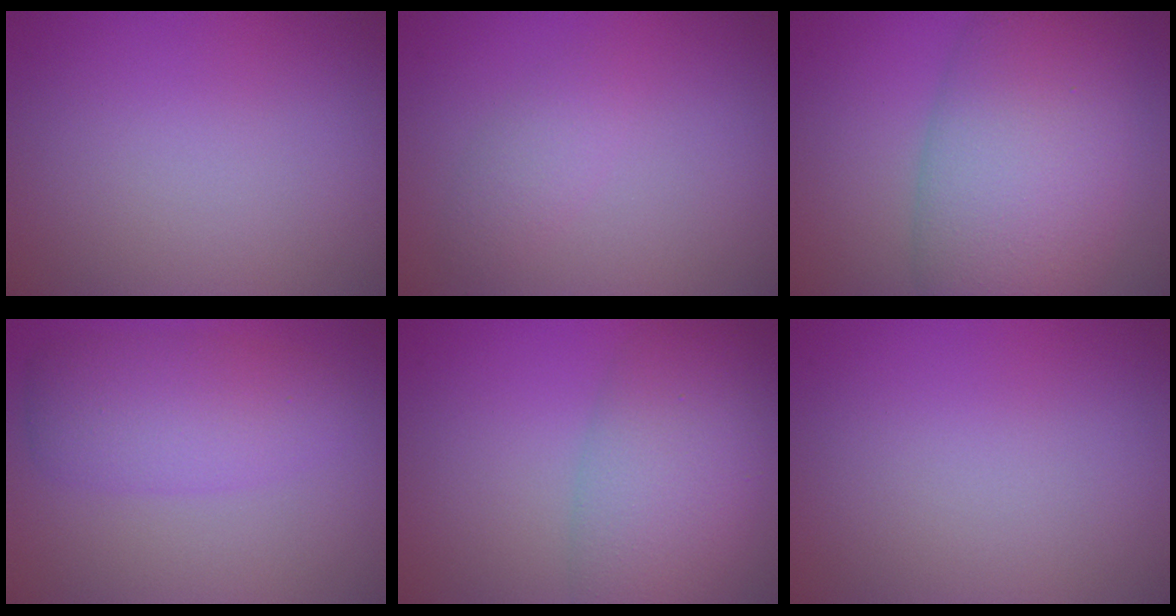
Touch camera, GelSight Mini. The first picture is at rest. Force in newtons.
{"total": 1.6, "press": 1.6, "slide": 0.1}
{"total": 10.1, "press": 10.1, "slide": 0.5}
{"total": 4.5, "press": 4.5, "slide": 0.1}
{"total": 6.6, "press": 6.6, "slide": 0.5}
{"total": 0.0}